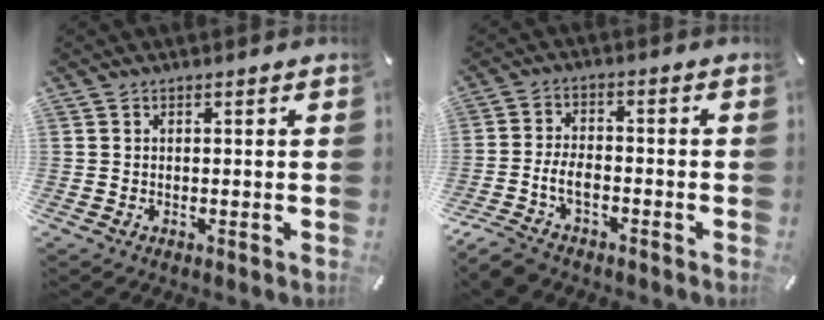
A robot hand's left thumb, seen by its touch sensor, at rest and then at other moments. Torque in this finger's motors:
{"motor_torque": [0.63, 1.21, 0.24, 0.16, 0.10]}